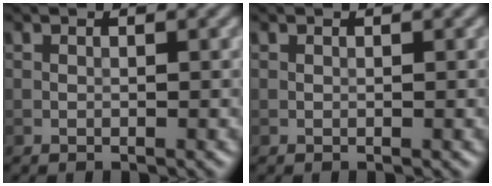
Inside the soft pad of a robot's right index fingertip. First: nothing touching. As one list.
[{"total": 0.0}]